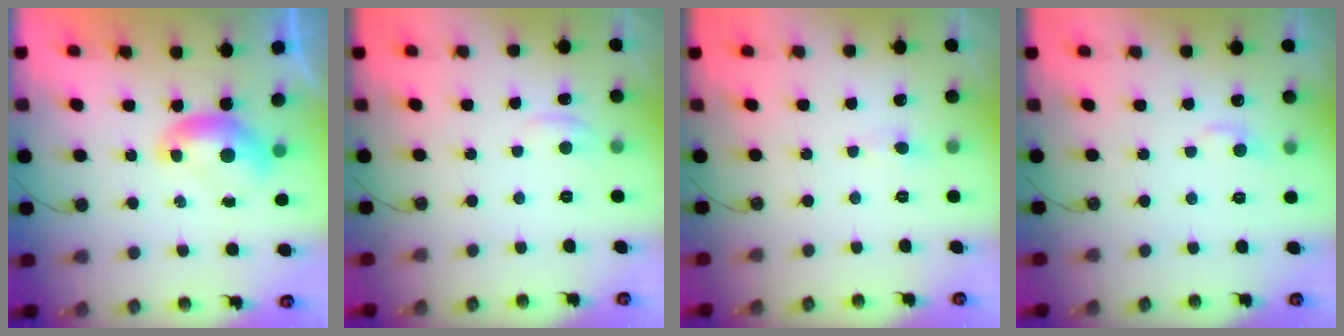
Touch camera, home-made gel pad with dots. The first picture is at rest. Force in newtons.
{"total": 1.9, "press": 1.8, "slide": 0.6}
{"total": 0.7, "press": 0.5, "slide": 0.5}
{"total": 1.6, "press": 1.4, "slide": 0.7}